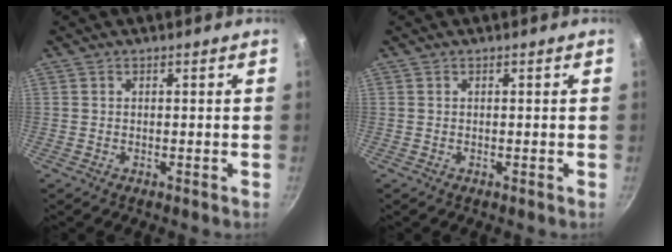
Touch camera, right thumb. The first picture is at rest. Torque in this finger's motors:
{"motor_torque": [0.00, 0.00, 0.00, 0.00, 0.00]}